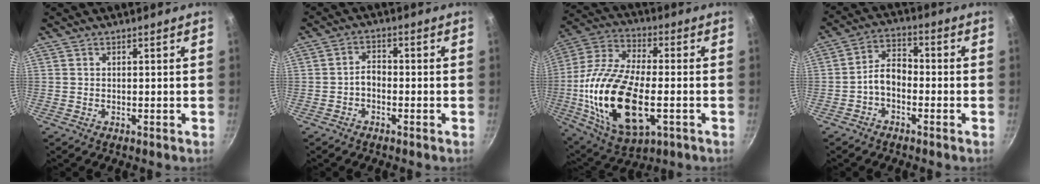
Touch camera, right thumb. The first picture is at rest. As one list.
[{"total": 2.8, "force": [-1.3, 1.8, 1.8], "torque": [-0.025, 0.022, -0.028]}, {"total": 24.1, "force": [-4.4, 11.5, 20.7], "torque": [-0.412, 0.012, -0.083]}, {"total": 5.8, "force": [-2.2, 3.6, 3.9], "torque": [-0.057, 0.037, -0.047]}]